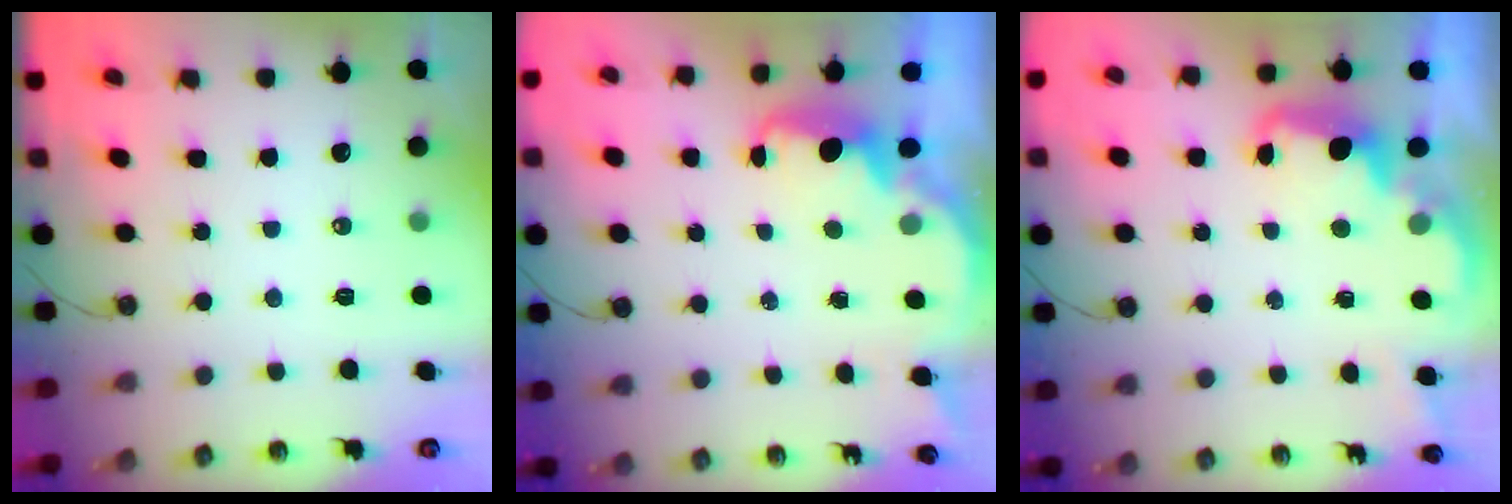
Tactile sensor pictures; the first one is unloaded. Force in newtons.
{"total": 2.7, "press": 2.6, "slide": 0.6}
{"total": 2.8, "press": 2.7, "slide": 0.7}